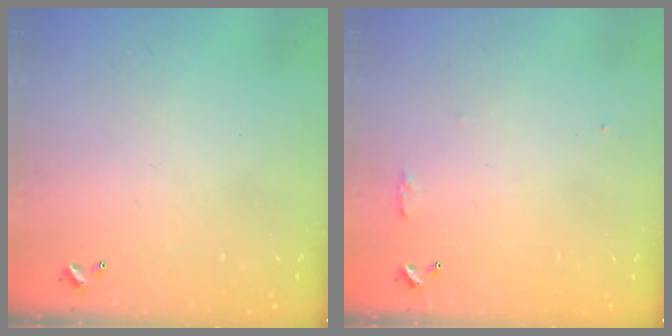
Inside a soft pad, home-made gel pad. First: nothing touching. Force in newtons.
{"total": 6.3, "press": 6.3, "slide": 0.8}